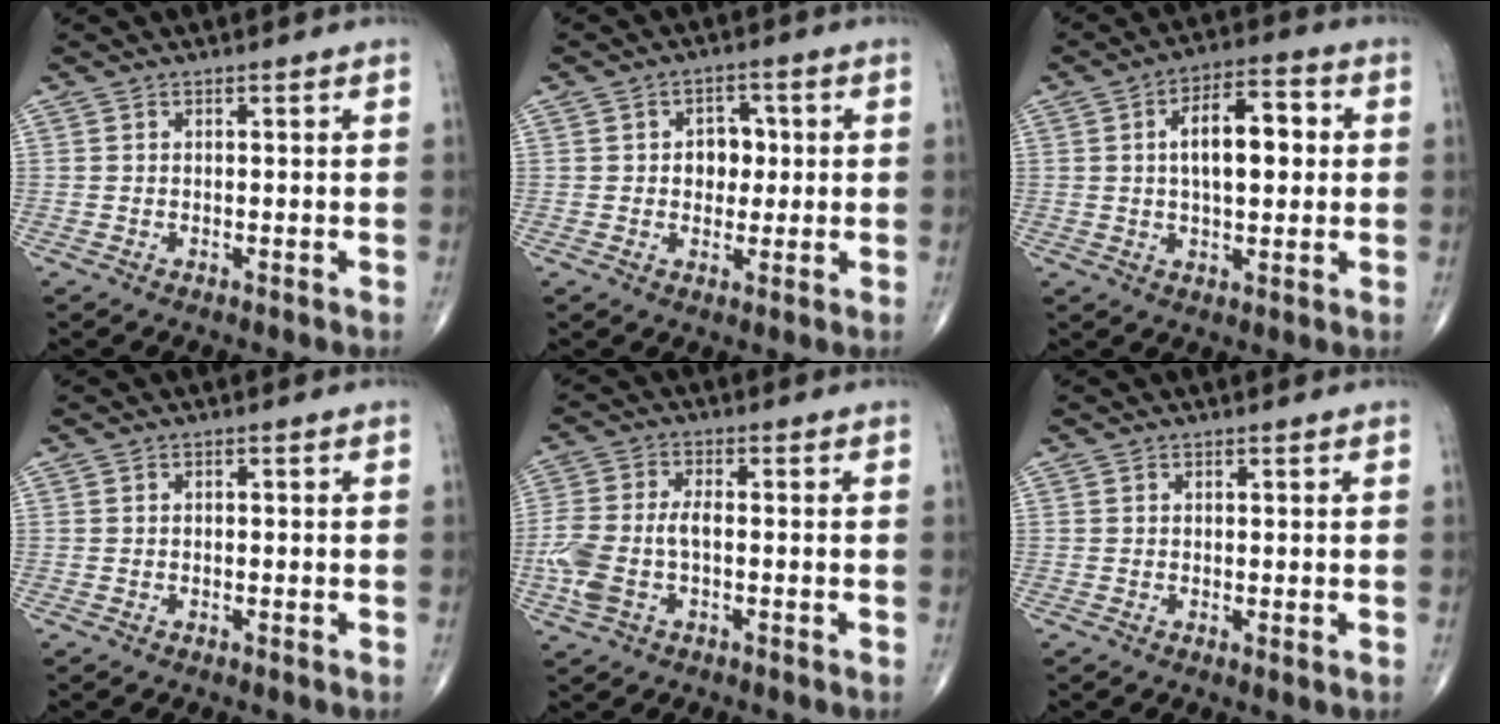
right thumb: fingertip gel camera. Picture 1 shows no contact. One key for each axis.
{"total": 3.8, "fx": 0.4, "fy": 3.0, "fz": 2.4, "tx": -0.009, "ty": 0.004, "tz": 0.002}
{"total": 11.5, "fx": 1.6, "fy": 5.5, "fz": 10.0, "tx": -0.140, "ty": 0.015, "tz": 0.021}
{"total": 0.0}
{"total": 8.8, "fx": -1.8, "fy": 4.8, "fz": 7.2, "tx": -0.181, "ty": 0.019, "tz": -0.036}
{"total": 0.6, "fx": 0.1, "fy": 0.2, "fz": 0.6, "tx": -0.011, "ty": -0.004, "tz": -0.001}